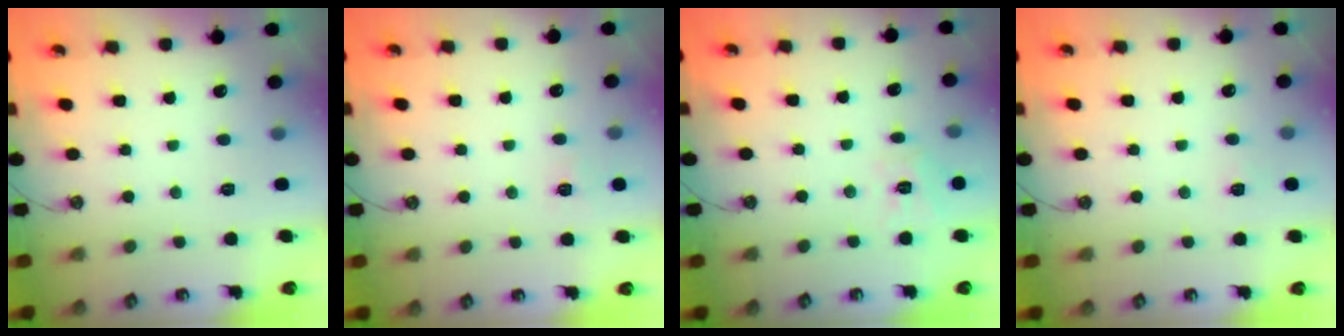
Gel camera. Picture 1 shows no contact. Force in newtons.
{"total": 2.9, "press": 2.9, "slide": 0.4}
{"total": 8.8, "press": 8.7, "slide": 0.8}
{"total": 2.7, "press": 2.6, "slide": 0.4}